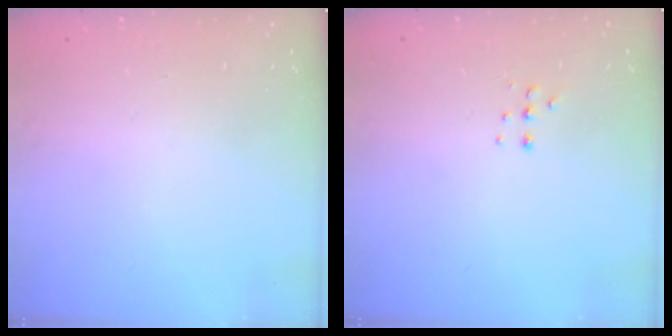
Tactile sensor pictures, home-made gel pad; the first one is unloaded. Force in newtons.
{"total": 3.4, "press": 3.3, "slide": 0.8}